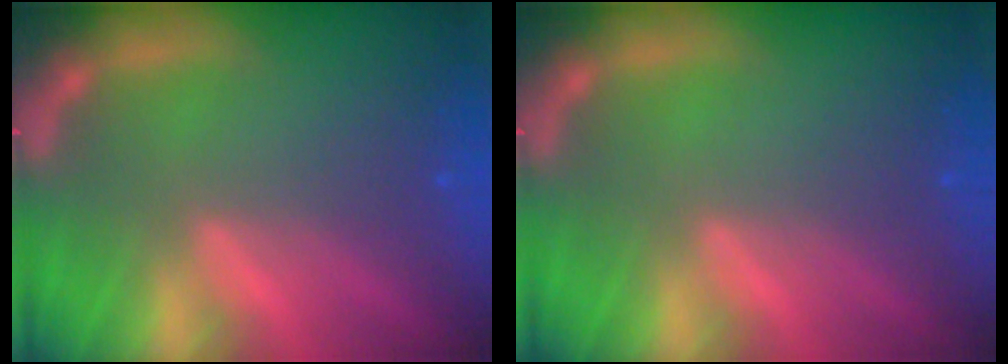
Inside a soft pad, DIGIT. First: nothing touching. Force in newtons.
{"total": 0.0}